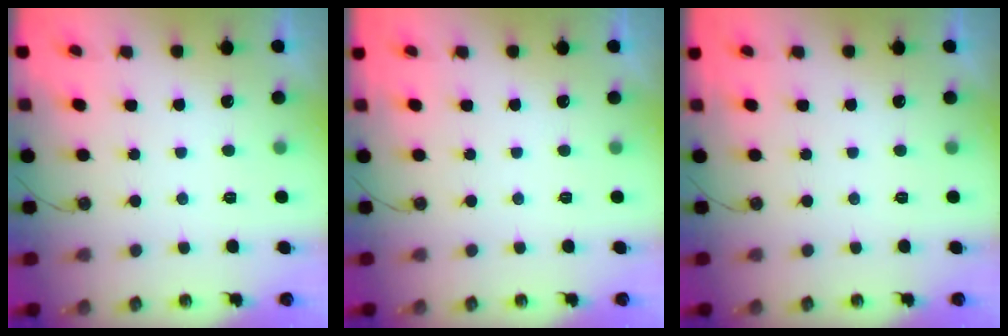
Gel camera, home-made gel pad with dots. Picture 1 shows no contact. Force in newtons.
{"total": 0.0}
{"total": 0.0}